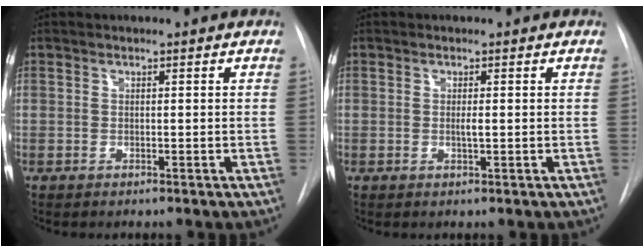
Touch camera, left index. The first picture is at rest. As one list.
[{"total": 0.8, "force": [0.1, 0.0, 0.7], "torque": [-0.016, -0.003, 0.004]}]